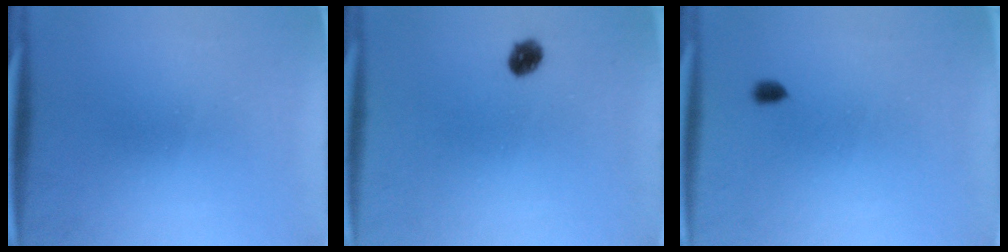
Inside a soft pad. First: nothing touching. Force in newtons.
{"total": 3.2}
{"total": 1.2}